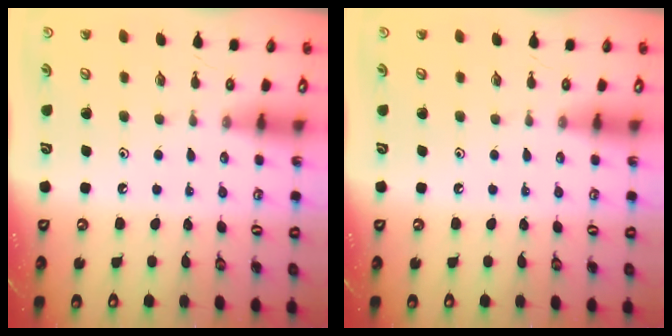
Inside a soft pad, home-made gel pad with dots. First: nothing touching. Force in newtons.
{"total": 0.0}